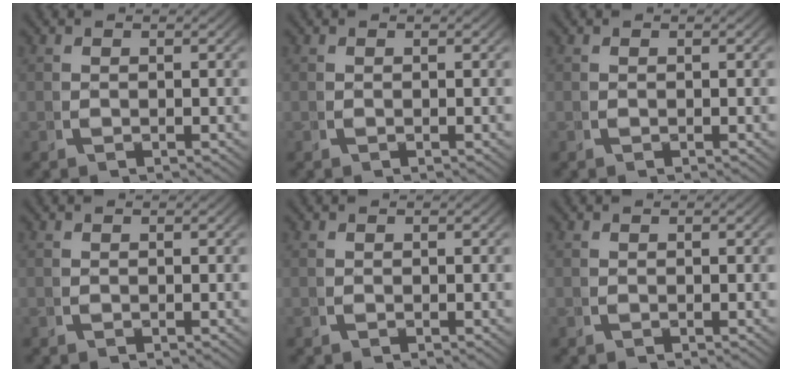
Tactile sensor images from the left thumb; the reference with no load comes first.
{"total": 0.0}
{"total": 0.0}
{"total": 0.0}
{"total": 0.0}
{"total": 0.0}